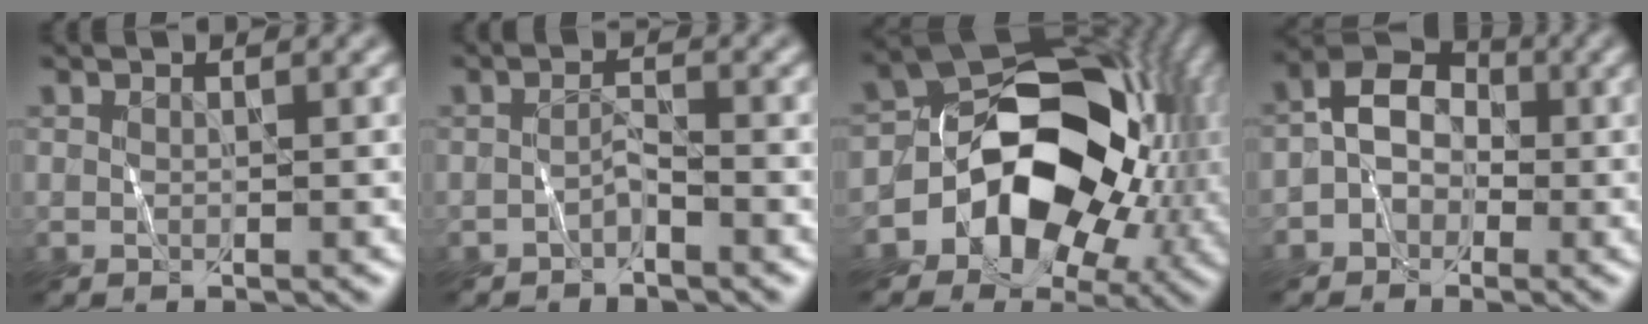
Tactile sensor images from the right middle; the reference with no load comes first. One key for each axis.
{"total": 1.0, "fx": -0.8, "fy": 0.0, "fz": 0.6, "tx": -0.011, "ty": 0.009, "tz": -0.015}
{"total": 13.3, "fx": -2.6, "fy": 9.6, "fz": 8.7, "tx": -0.105, "ty": 0.008, "tz": -0.057}
{"total": 3.3, "fx": -1.1, "fy": 2.7, "fz": 1.6, "tx": -0.014, "ty": 0.017, "tz": -0.029}